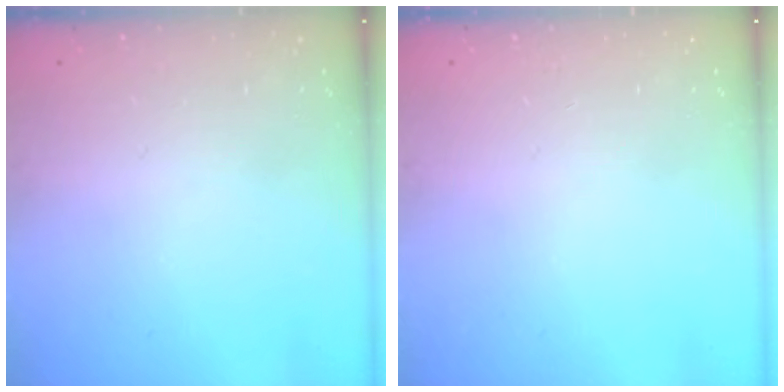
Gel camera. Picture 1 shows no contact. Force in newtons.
{"total": 0.0}